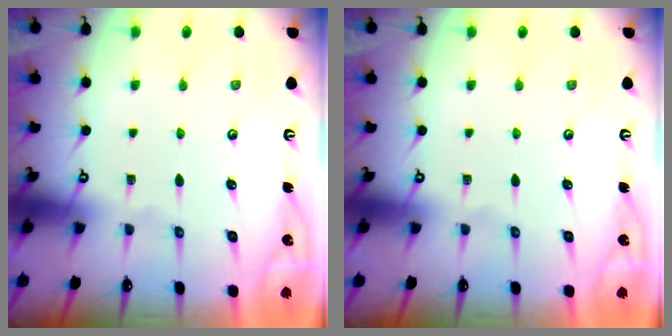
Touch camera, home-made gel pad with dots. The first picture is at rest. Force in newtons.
{"total": 0.0}